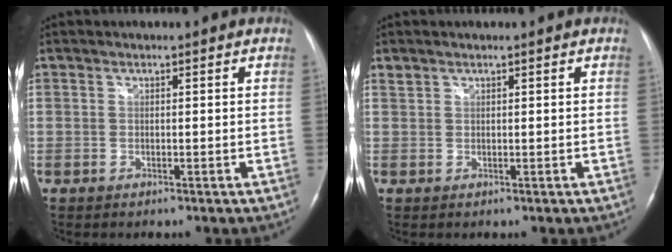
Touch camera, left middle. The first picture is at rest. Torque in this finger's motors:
{"motor_torque": [0.05, -0.02, 0.02, 0.02]}